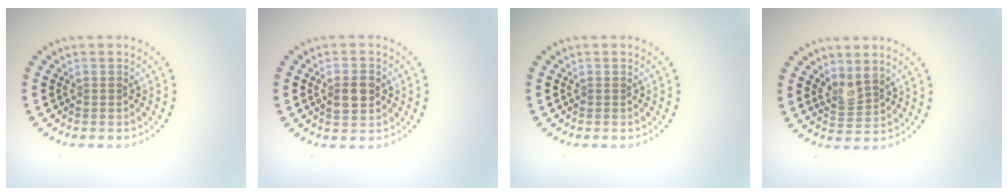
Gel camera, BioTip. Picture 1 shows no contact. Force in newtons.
{"total": 2.8, "press": 2.8, "slide": 0.1}
{"total": 0.0}
{"total": 2.1, "press": 1.7, "slide": 1.2}